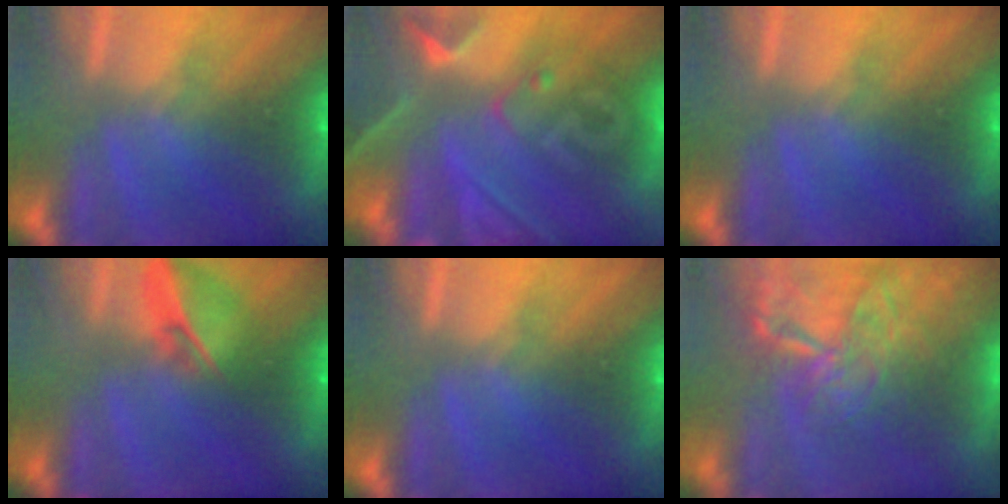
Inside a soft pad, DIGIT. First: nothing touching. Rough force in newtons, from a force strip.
{"total": 7.5}
{"total": 0.0}
{"total": 5.8}
{"total": 0.0}
{"total": 7.9}